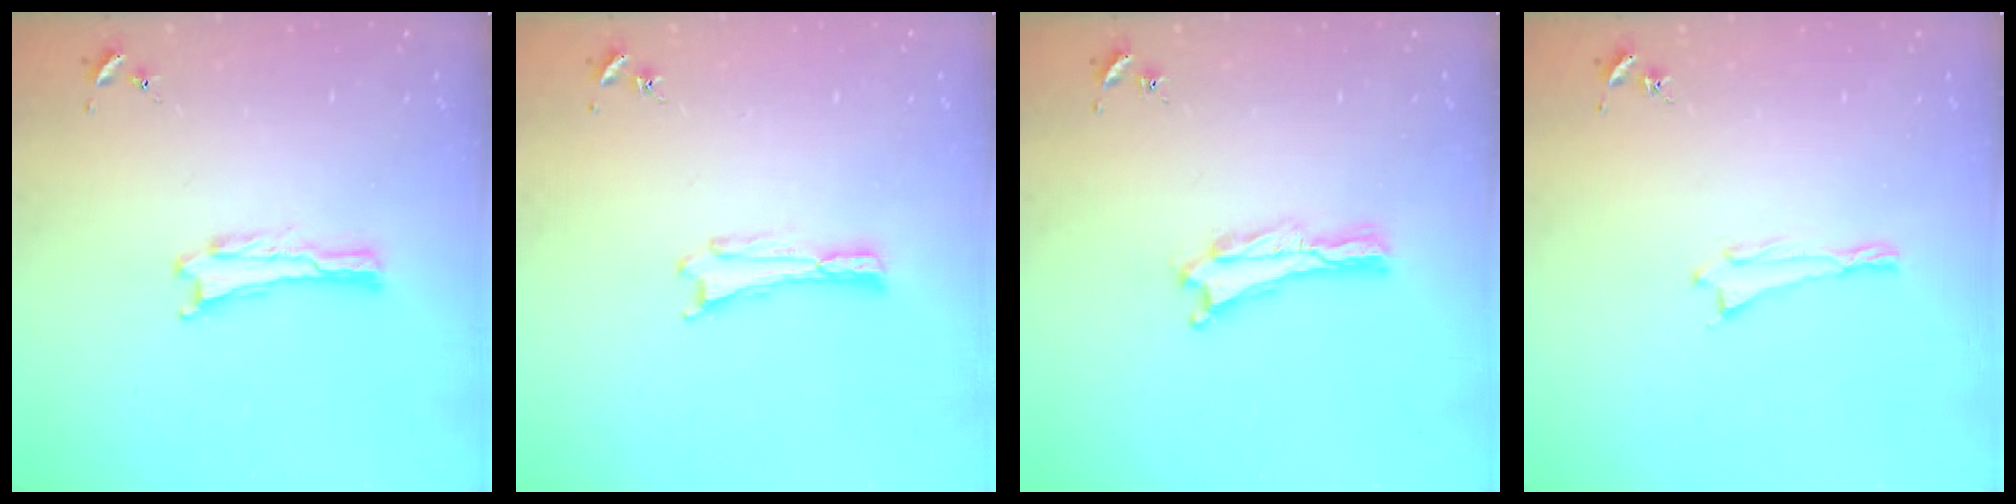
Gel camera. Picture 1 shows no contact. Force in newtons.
{"total": 0.0}
{"total": 0.7, "press": 0.6, "slide": 0.2}
{"total": 0.0}